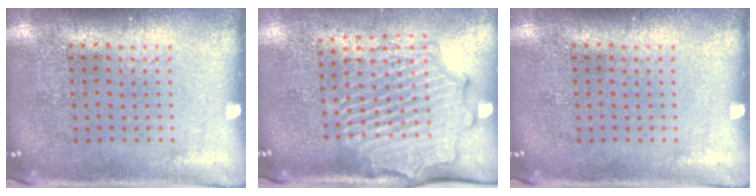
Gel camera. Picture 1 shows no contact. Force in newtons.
{"total": 2.6, "press": 2.3, "slide": 1.3}
{"total": 0.0}